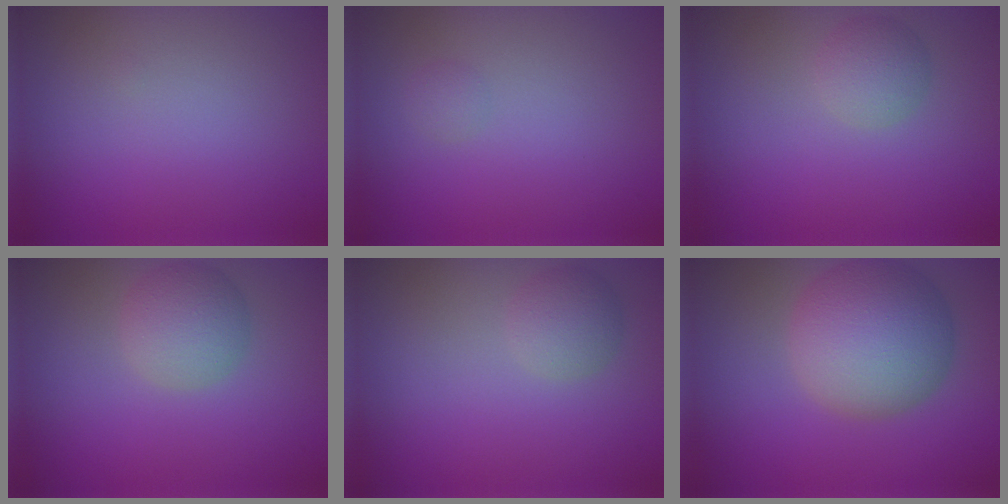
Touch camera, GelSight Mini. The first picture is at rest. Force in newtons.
{"total": 0.7, "press": 0.7, "slide": 0.0}
{"total": 2.2, "press": 2.2, "slide": 0.1}
{"total": 3.5, "press": 3.5, "slide": 0.3}
{"total": 2.2, "press": 2.2, "slide": 0.1}
{"total": 8.5, "press": 8.5, "slide": 0.3}